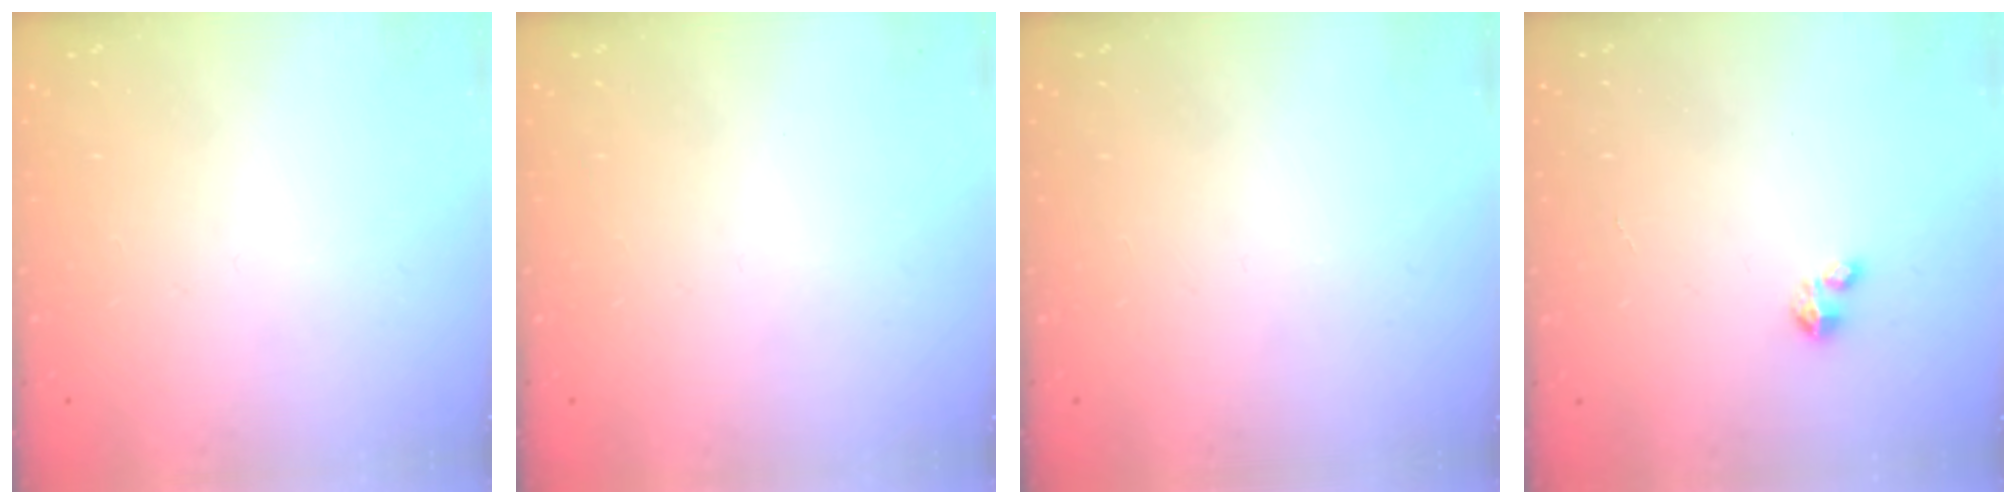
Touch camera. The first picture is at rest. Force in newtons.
{"total": 0.0}
{"total": 0.0}
{"total": 2.0, "press": 2.0, "slide": 0.1}